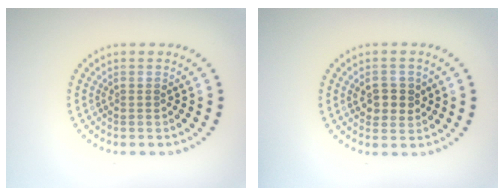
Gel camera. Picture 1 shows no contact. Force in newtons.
{"total": 2.7, "press": 2.6, "slide": 0.6}